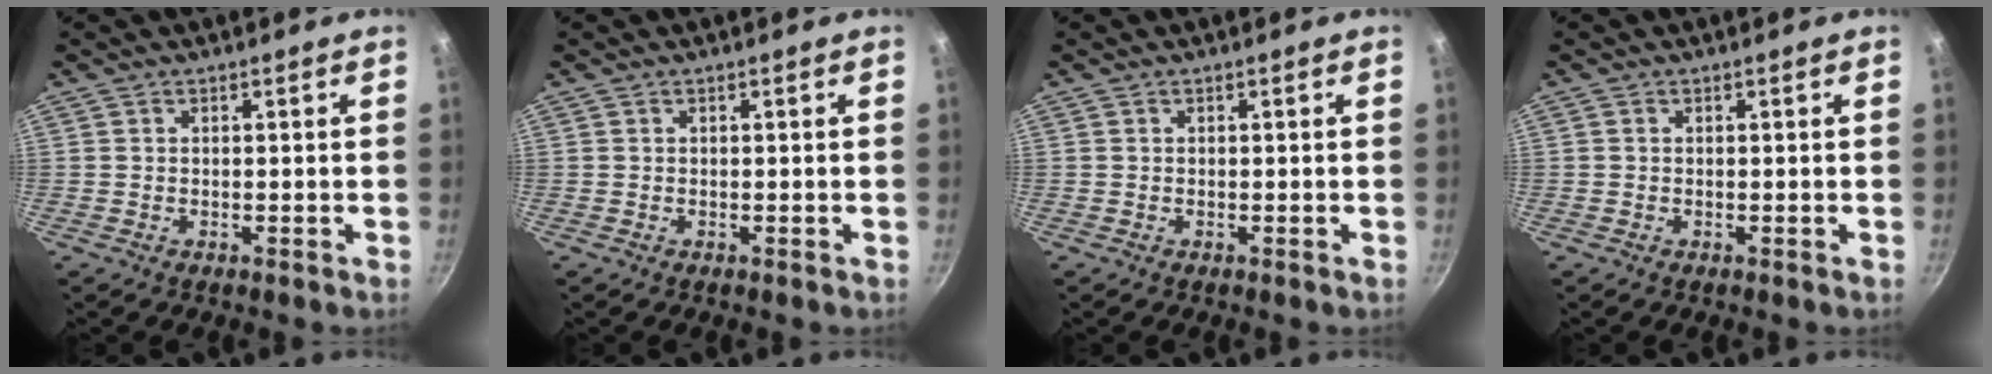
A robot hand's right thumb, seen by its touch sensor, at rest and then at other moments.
{"total": 0.0}
{"total": 0.0}
{"total": 0.0}